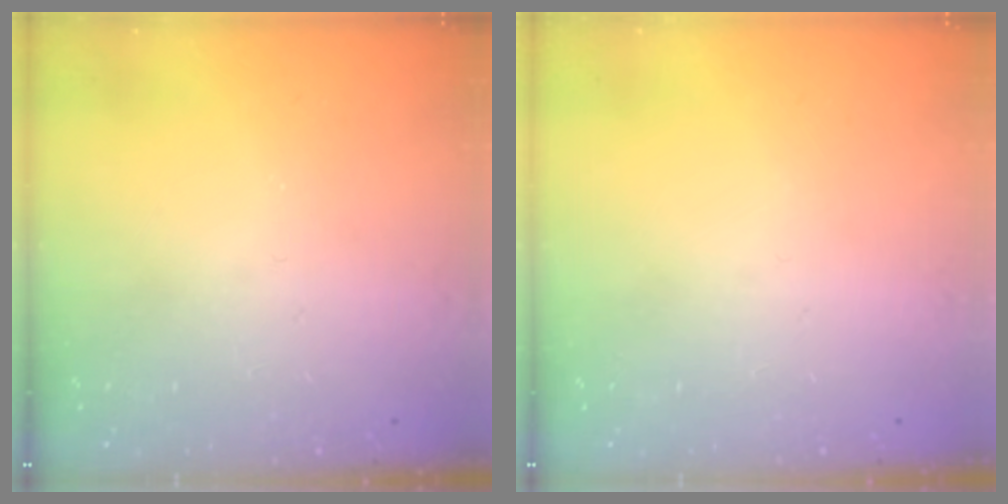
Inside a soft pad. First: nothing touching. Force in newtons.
{"total": 0.0}